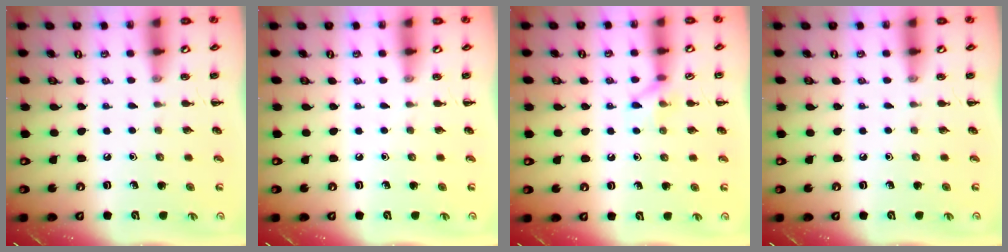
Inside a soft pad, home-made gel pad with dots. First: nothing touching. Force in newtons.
{"total": 0.0}
{"total": 6.4, "press": 6.3, "slide": 1.0}
{"total": 0.0}